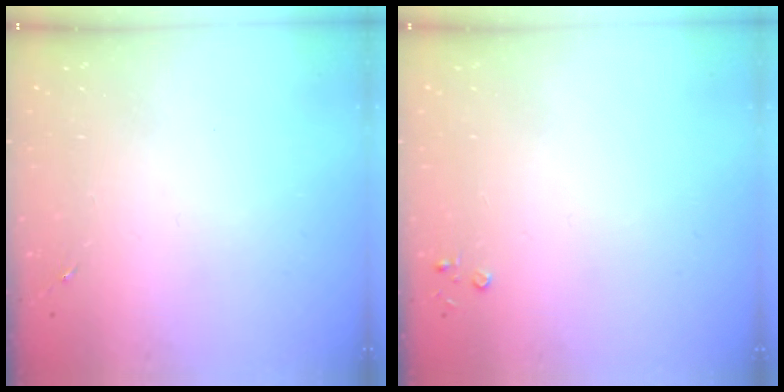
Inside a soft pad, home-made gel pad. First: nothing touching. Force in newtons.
{"total": 2.2, "press": 2.2, "slide": 0.3}